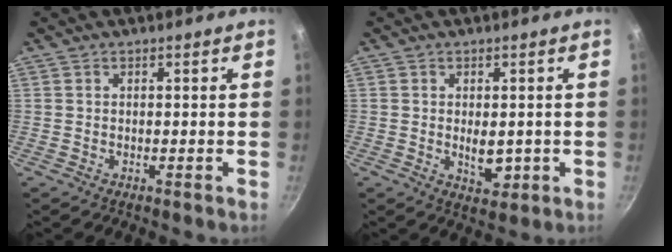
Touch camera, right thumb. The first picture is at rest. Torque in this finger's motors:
{"motor_torque": [2.87, 2.13, 1.04, -0.60, 0.19]}